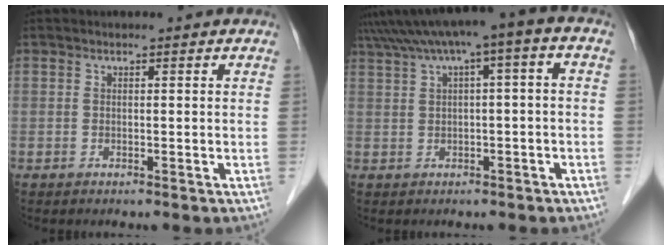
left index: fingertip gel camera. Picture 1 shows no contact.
{"total": 8.4, "force": [2.5, 1.0, 7.9], "torque": [-0.141, 0.043, 0.039]}